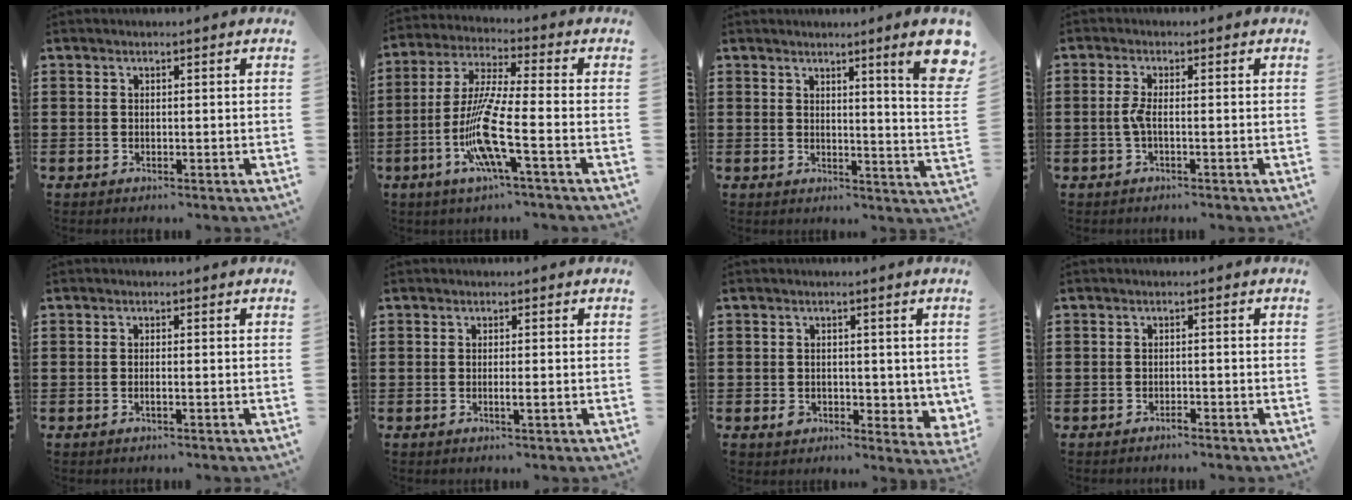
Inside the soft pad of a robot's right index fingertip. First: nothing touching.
{"total": 11.4, "force": [-4.2, 1.1, 10.5], "torque": [-0.227, -0.017, -0.085]}
{"total": 7.2, "force": [4.0, -0.1, 6.0], "torque": [-0.092, -0.022, 0.060]}
{"total": 2.6, "force": [-0.7, 0.4, 2.5], "torque": [-0.069, -0.008, -0.020]}
{"total": 0.9, "force": [-0.4, -0.1, 0.8], "torque": [-0.014, -0.004, -0.007]}
{"total": 1.5, "force": [-0.4, 0.0, 1.4], "torque": [-0.024, -0.003, -0.008]}
{"total": 3.3, "force": [0.3, 2.8, 1.6], "torque": [-0.029, 0.007, 0.005]}
{"total": 1.0, "force": [-0.9, 0.1, 0.4], "torque": [-0.009, -0.001, -0.018]}